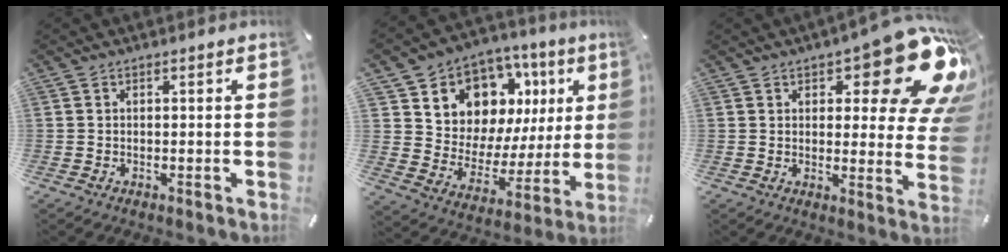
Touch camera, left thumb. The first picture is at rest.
{"total": 11.1, "force": [6.9, 8.3, 2.9], "torque": [-0.054, -0.076, 0.128]}
{"total": 18.6, "force": [10.5, 6.4, 13.9], "torque": [-0.162, -0.080, 0.170]}